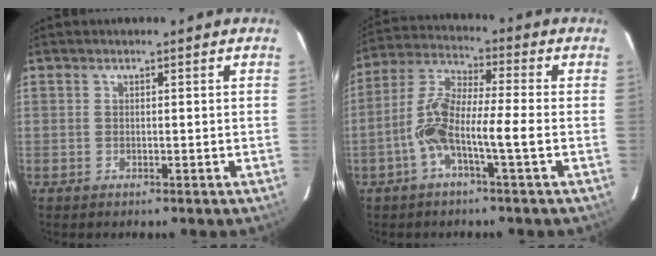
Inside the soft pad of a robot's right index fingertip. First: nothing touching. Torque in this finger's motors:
{"motor_torque": [1.56, -0.59, 0.77, 0.21]}